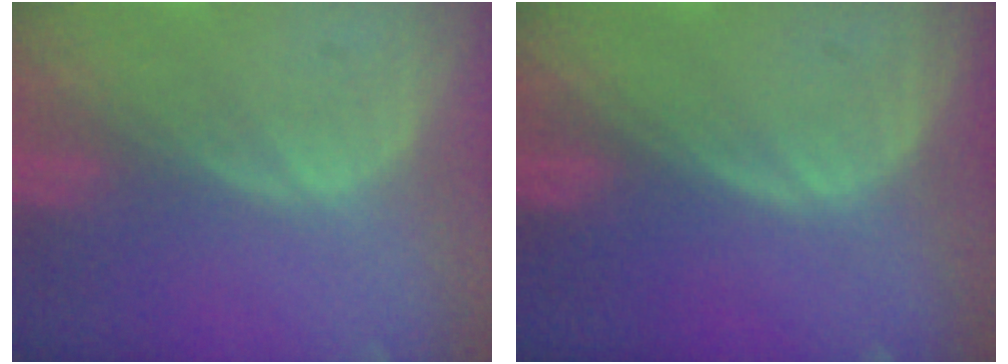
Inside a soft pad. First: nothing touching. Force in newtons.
{"total": 0.0}